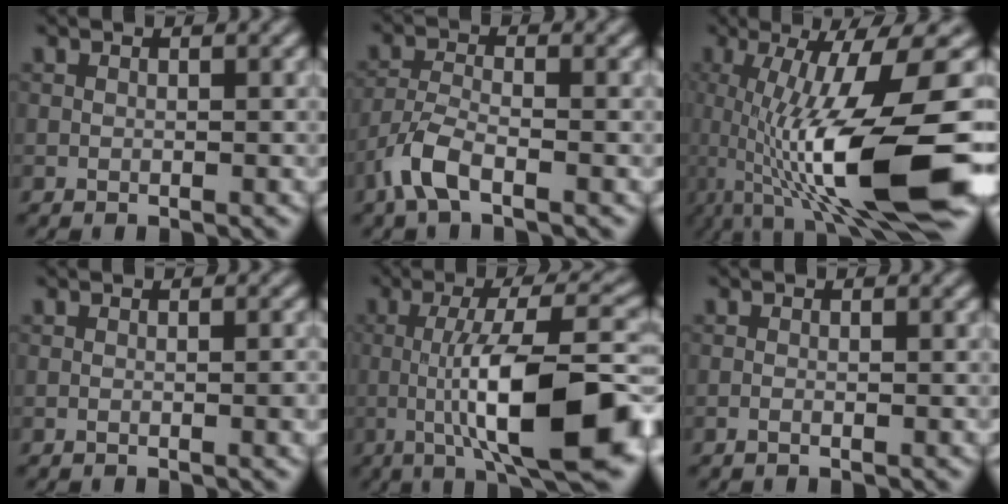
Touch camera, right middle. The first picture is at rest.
{"total": 3.7, "force": [-2.4, 1.2, 2.6], "torque": [-0.059, 0.001, -0.057]}
{"total": 14.0, "force": [-2.4, 3.0, 13.4], "torque": [-0.208, -0.010, -0.032]}
{"total": 1.2, "force": [-0.3, 0.2, 1.2], "torque": [-0.014, -0.001, -0.006]}
{"total": 12.7, "force": [-2.5, 3.1, 12.1], "torque": [-0.183, 0.005, -0.040]}
{"total": 0.5, "force": [-0.3, 0.1, 0.4], "torque": [-0.006, -0.001, -0.007]}